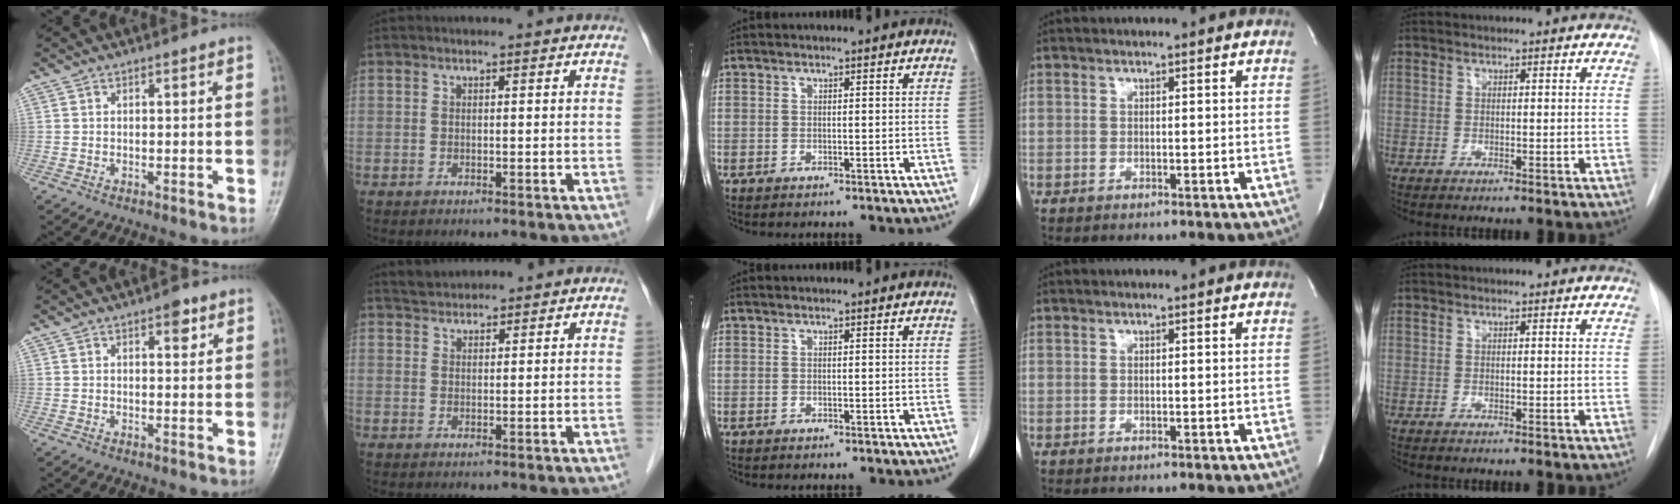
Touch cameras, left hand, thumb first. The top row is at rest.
{"thumb": {"total": 2.9, "force": [1.6, 1.4, 2.0], "torque": [-0.015, -0.005, 0.020]}, "index": {"total": 1.9, "force": [1.8, 0.4, -0.1], "torque": [-0.006, 0.015, 0.037]}}